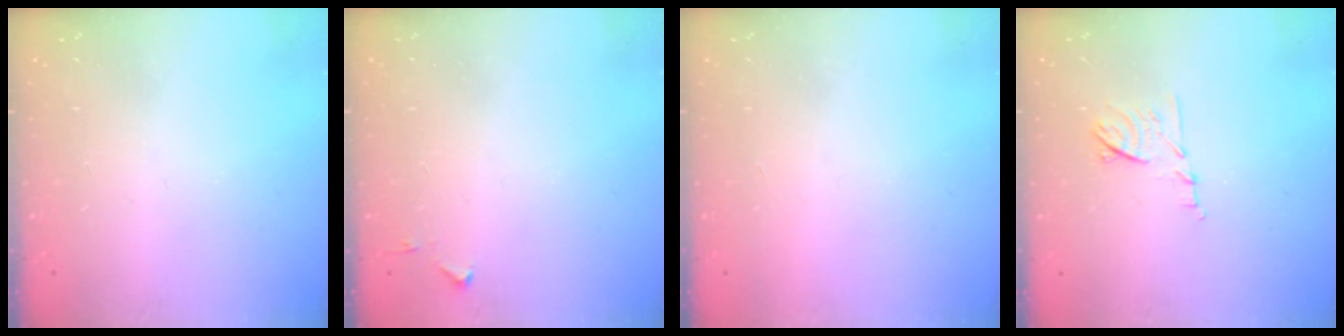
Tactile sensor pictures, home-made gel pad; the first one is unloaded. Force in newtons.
{"total": 3.1, "press": 3.1, "slide": 0.5}
{"total": 1.5, "press": 1.5, "slide": 0.1}
{"total": 8.2, "press": 8.2, "slide": 0.8}